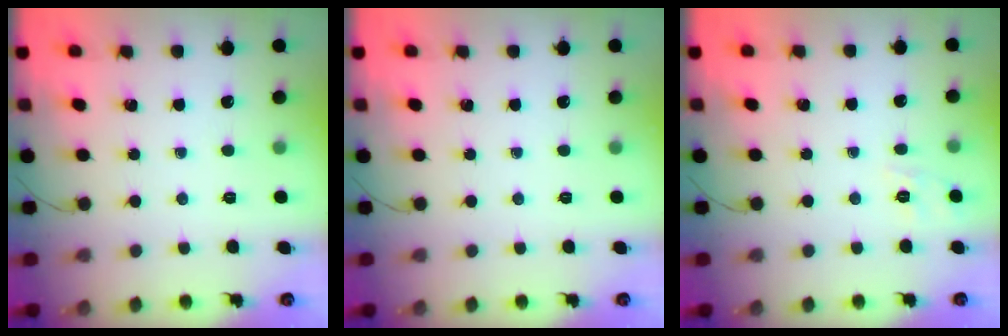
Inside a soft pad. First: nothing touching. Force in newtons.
{"total": 0.0}
{"total": 2.0, "press": 0.8, "slide": 1.9}